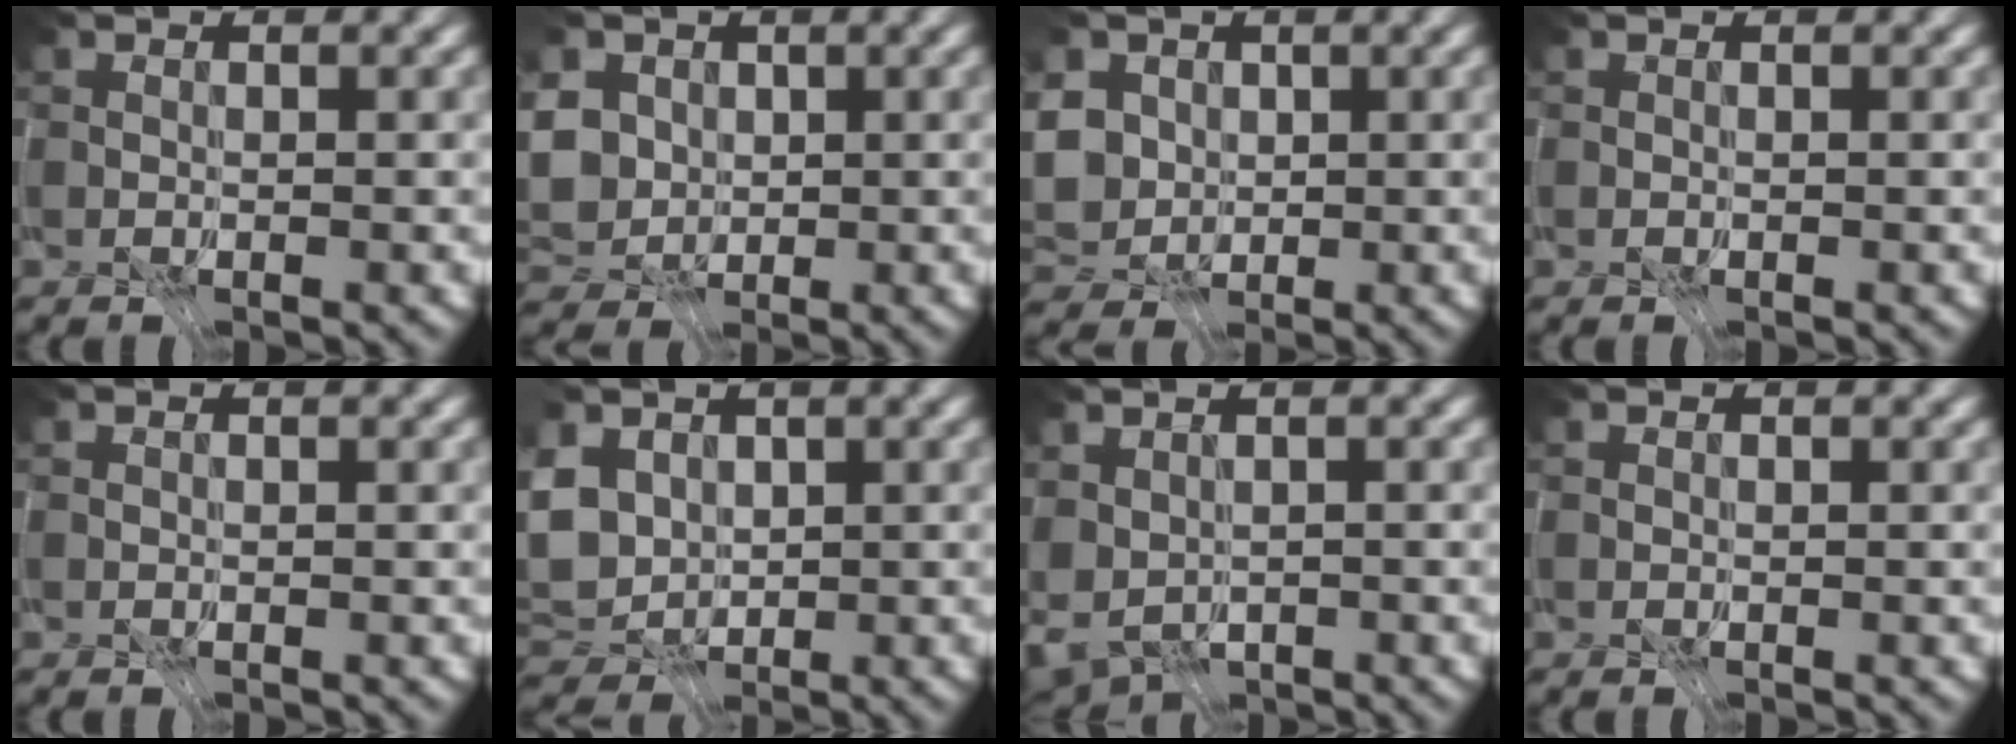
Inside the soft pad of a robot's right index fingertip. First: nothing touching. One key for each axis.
{"total": 3.8, "fx": 0.2, "fy": 2.9, "fz": 2.5, "tx": -0.048, "ty": 0.000, "tz": -0.007}
{"total": 3.4, "fx": 0.1, "fy": 2.6, "fz": 2.2, "tx": -0.046, "ty": 0.001, "tz": -0.007}
{"total": 0.0}
{"total": 0.0}
{"total": 2.7, "fx": -0.3, "fy": 1.5, "fz": 2.3, "tx": -0.044, "ty": -0.003, "tz": -0.009}
{"total": 2.4, "fx": -1.1, "fy": 0.9, "fz": 2.0, "tx": -0.032, "ty": -0.018, "tz": -0.007}
{"total": 0.0}